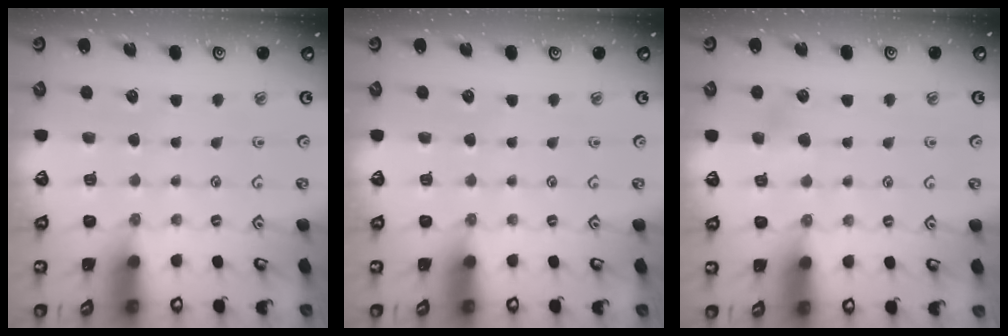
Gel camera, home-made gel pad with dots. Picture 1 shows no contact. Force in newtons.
{"total": 0.0}
{"total": 3.6, "press": 3.6, "slide": 0.5}